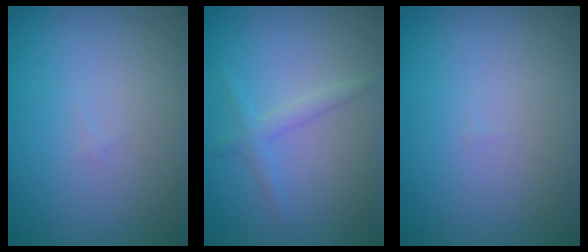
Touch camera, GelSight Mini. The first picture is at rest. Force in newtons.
{"total": 1.5, "press": 1.5, "slide": 0.1}
{"total": 0.0}